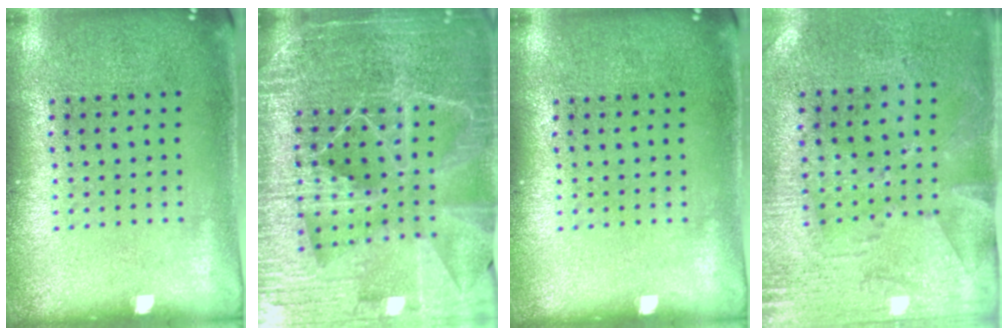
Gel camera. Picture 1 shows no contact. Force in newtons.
{"total": 5.9, "press": 5.2, "slide": 2.8}
{"total": 0.0}
{"total": 2.8, "press": 2.2, "slide": 1.6}